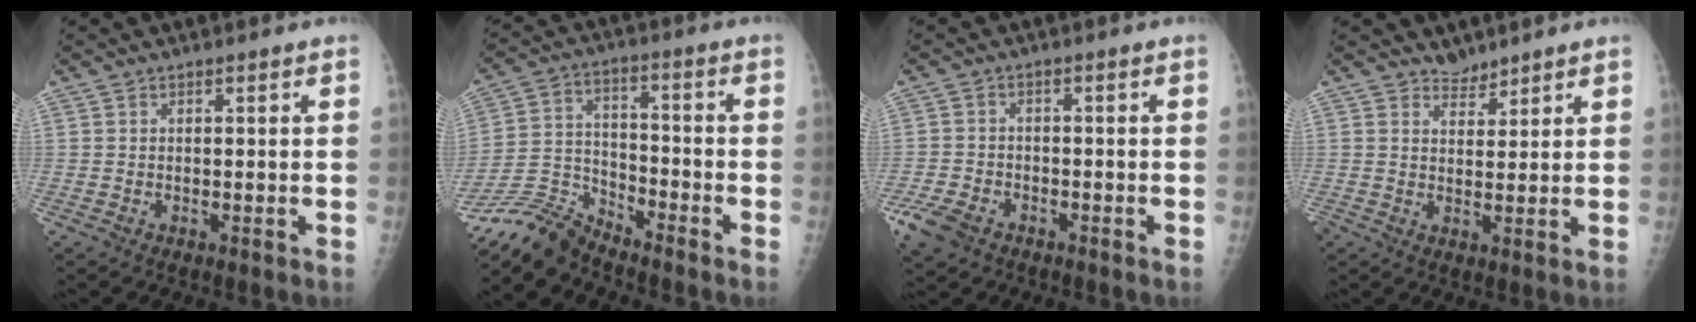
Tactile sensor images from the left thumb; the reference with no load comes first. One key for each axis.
{"total": 9.0, "fx": -8.8, "fy": 1.7, "fz": 0.5, "tx": -0.012, "ty": 0.064, "tz": -0.179}
{"total": 6.2, "fx": -3.7, "fy": 4.1, "fz": 2.9, "tx": -0.067, "ty": 0.011, "tz": -0.065}
{"total": 3.0, "fx": 2.6, "fy": 1.4, "fz": -0.2, "tx": 0.024, "ty": -0.021, "tz": 0.041}